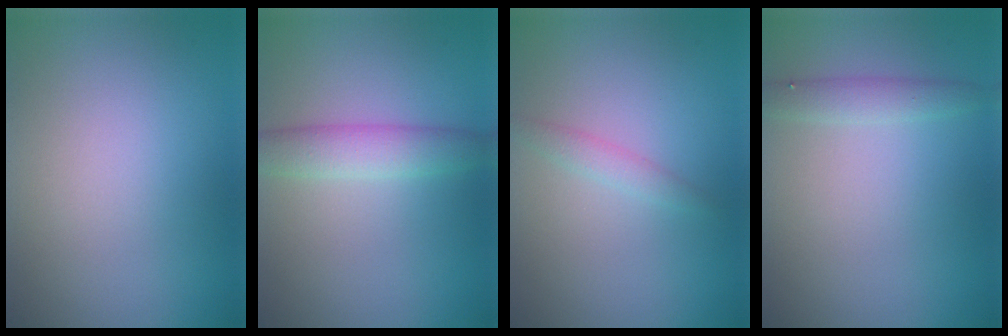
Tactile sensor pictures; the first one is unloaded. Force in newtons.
{"total": 2.4, "press": 2.4, "slide": 0.2}
{"total": 1.2, "press": 1.2, "slide": 0.1}
{"total": 1.6, "press": 1.6, "slide": 0.0}